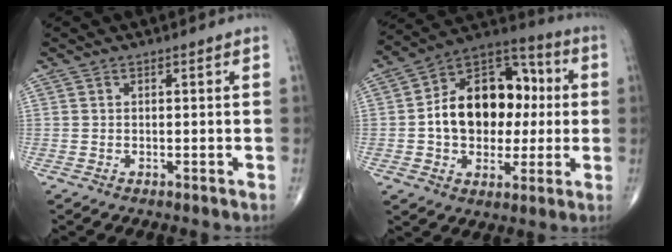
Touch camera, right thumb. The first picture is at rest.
{"total": 19.8, "force": [0.8, 13.7, 14.3], "torque": [-0.173, 0.034, 0.010]}